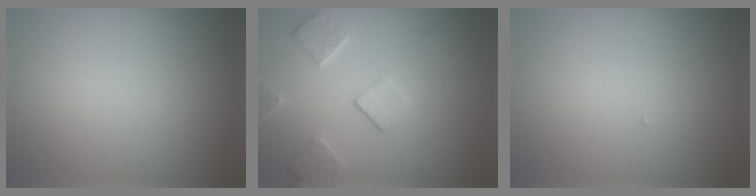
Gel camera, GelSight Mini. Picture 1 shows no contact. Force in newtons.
{"total": 4.0, "press": 3.1, "slide": 2.6}
{"total": 0.0}